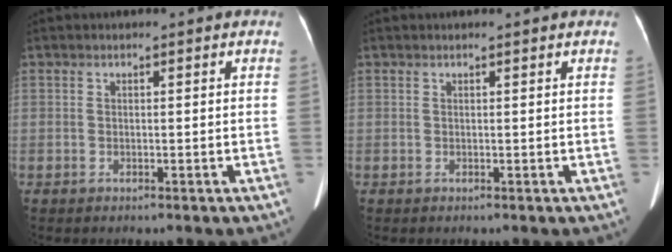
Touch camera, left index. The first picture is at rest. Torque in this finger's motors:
{"motor_torque": [-0.12, -0.13, -0.08, 0.00]}